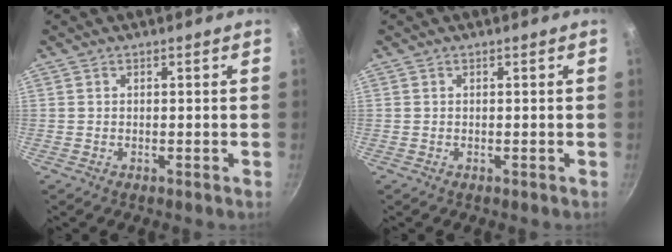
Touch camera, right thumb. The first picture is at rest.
{"total": 0.0}